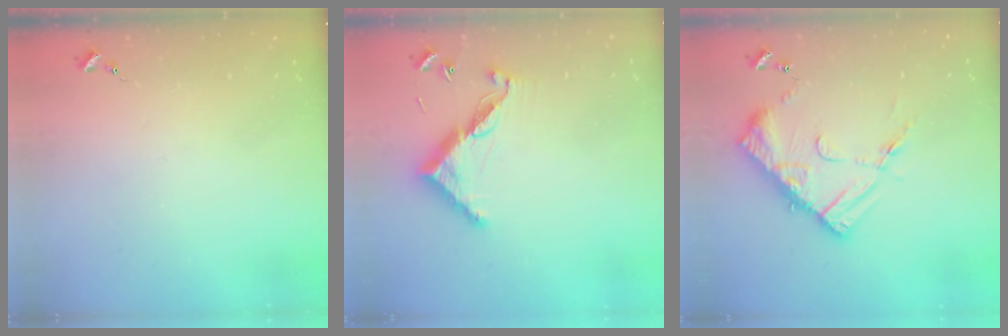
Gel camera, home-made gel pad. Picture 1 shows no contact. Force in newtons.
{"total": 10.7, "press": 10.7, "slide": 0.4}
{"total": 14.5, "press": 14.5, "slide": 1.3}